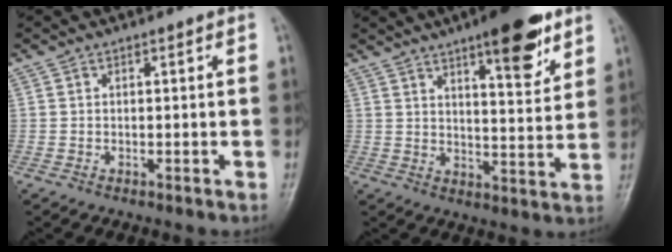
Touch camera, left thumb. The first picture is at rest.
{"total": 12.7, "force": [7.9, 3.6, 9.3], "torque": [-0.105, -0.043, 0.112]}